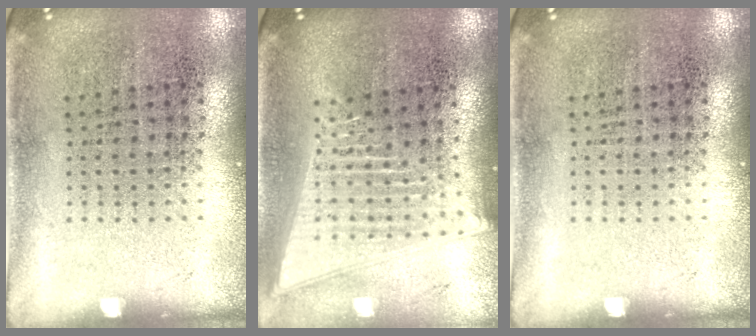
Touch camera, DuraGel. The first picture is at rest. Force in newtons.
{"total": 2.1, "press": 1.8, "slide": 1.1}
{"total": 0.0}